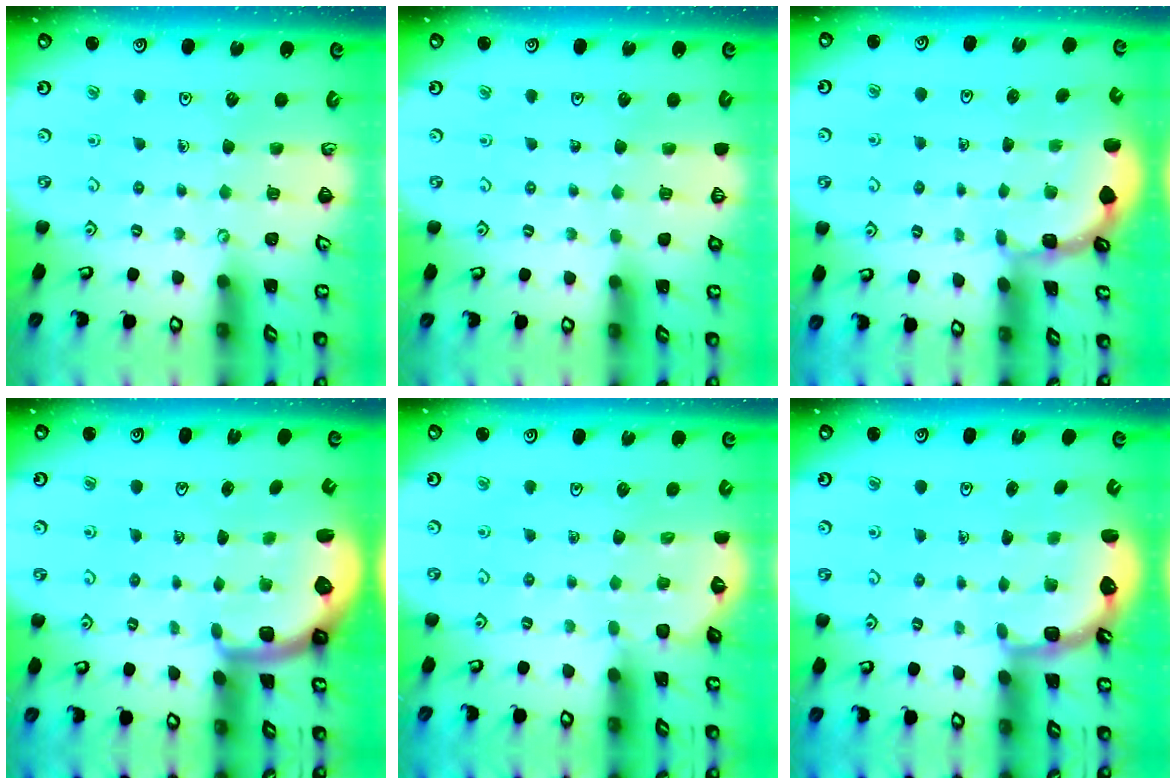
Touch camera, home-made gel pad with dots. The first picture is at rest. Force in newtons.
{"total": 0.0}
{"total": 1.1, "press": 1.1, "slide": 0.3}
{"total": 1.7, "press": 1.6, "slide": 0.4}
{"total": 3.0, "press": 2.9, "slide": 0.5}
{"total": 2.6, "press": 2.2, "slide": 1.4}